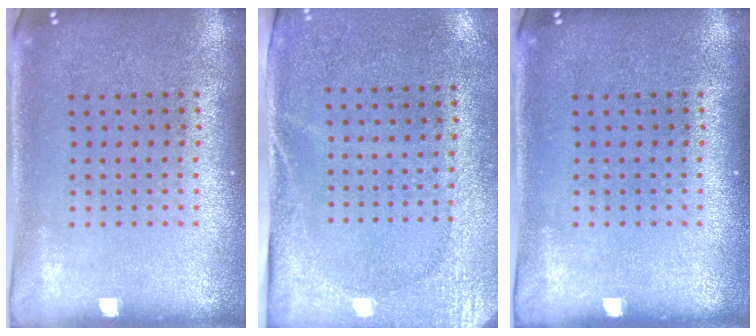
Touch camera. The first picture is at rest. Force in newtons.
{"total": 2.7, "press": 2.2, "slide": 1.5}
{"total": 0.0}